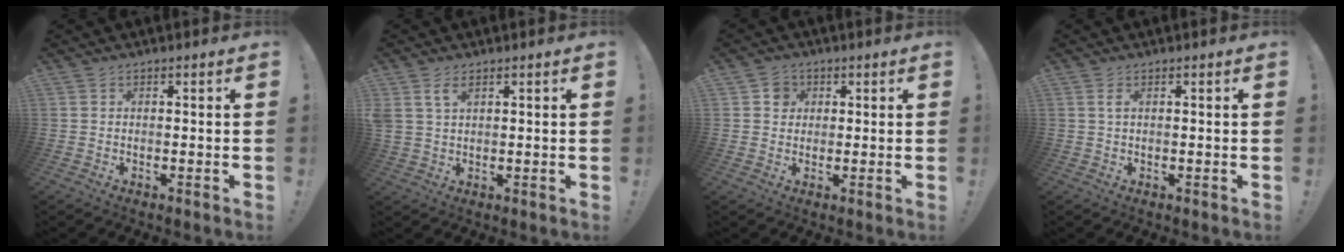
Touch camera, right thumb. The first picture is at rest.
{"total": 3.9, "force": [1.9, 1.9, 2.9], "torque": [-0.057, 0.001, 0.036]}
{"total": 4.1, "force": [1.1, 3.8, 1.2], "torque": [-0.010, 0.001, 0.018]}
{"total": 1.4, "force": [0.5, 0.2, 1.3], "torque": [-0.023, 0.000, 0.006]}